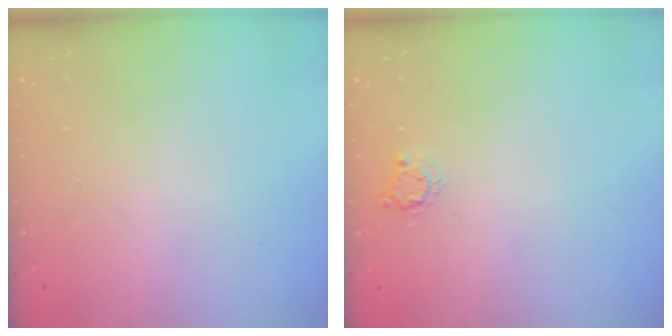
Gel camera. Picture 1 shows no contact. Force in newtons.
{"total": 3.8, "press": 3.7, "slide": 0.5}